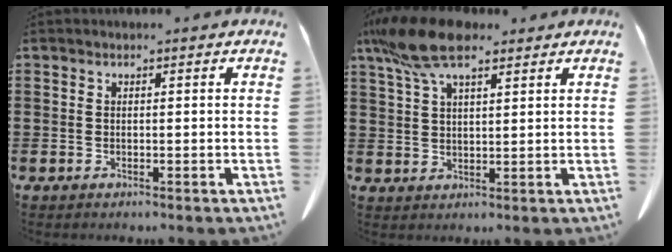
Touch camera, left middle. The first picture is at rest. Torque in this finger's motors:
{"motor_torque": [1.08, 0.24, 0.79, 0.21]}